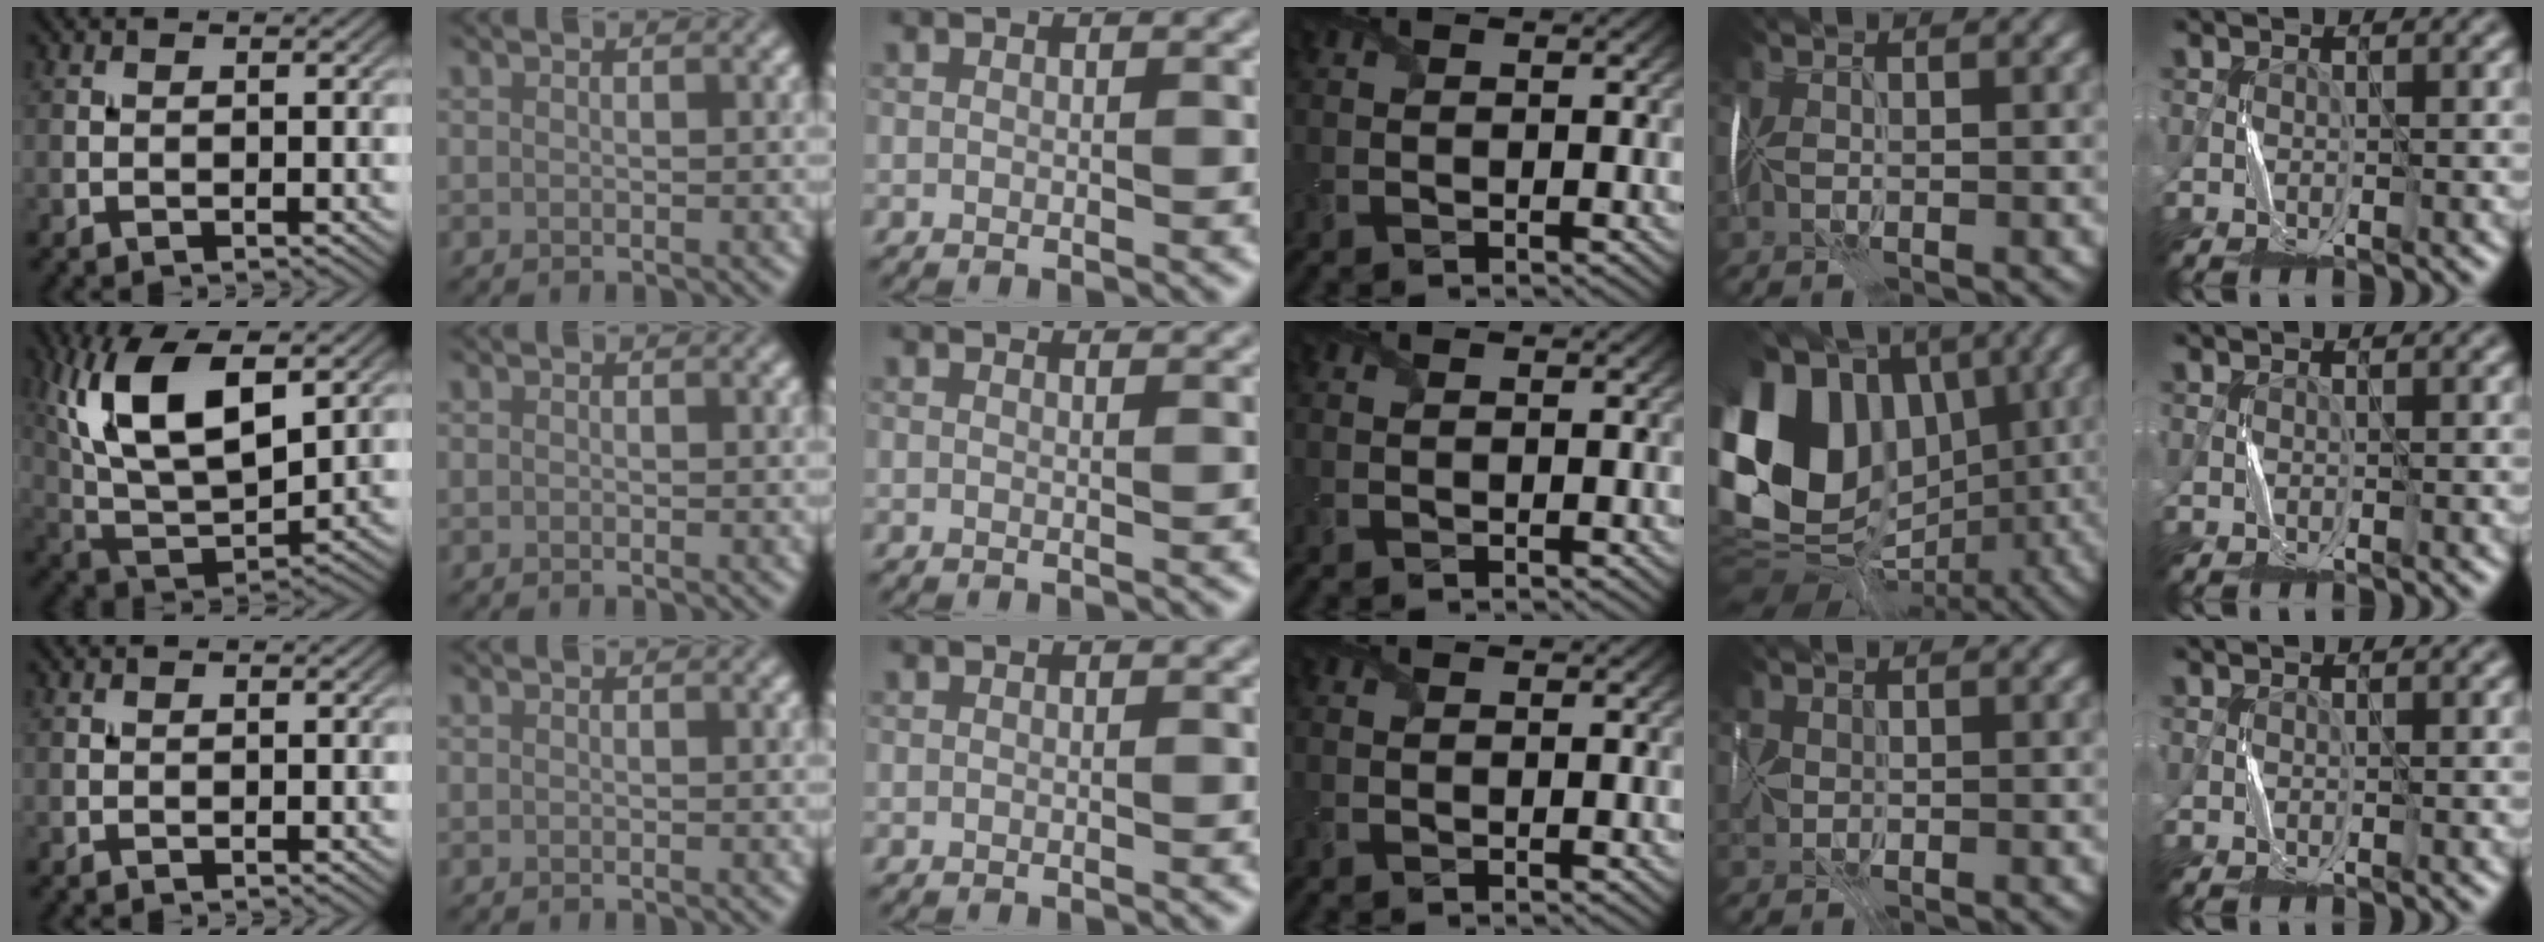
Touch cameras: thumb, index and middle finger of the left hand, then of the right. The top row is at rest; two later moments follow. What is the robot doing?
{"motion": "fold", "object": "handkerchief"}